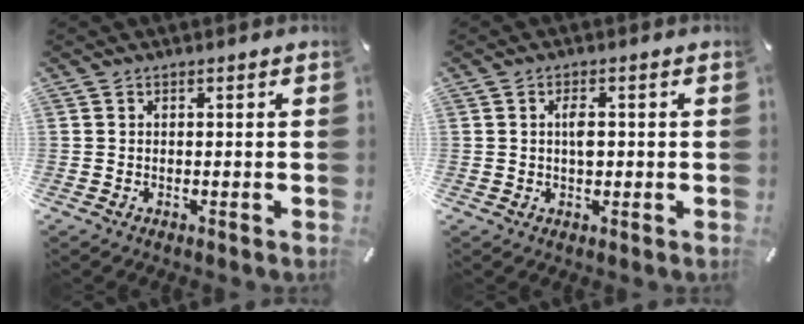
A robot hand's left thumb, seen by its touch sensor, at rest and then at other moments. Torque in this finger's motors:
{"motor_torque": [0.03, -0.13, 0.25, 0.17, 0.02]}